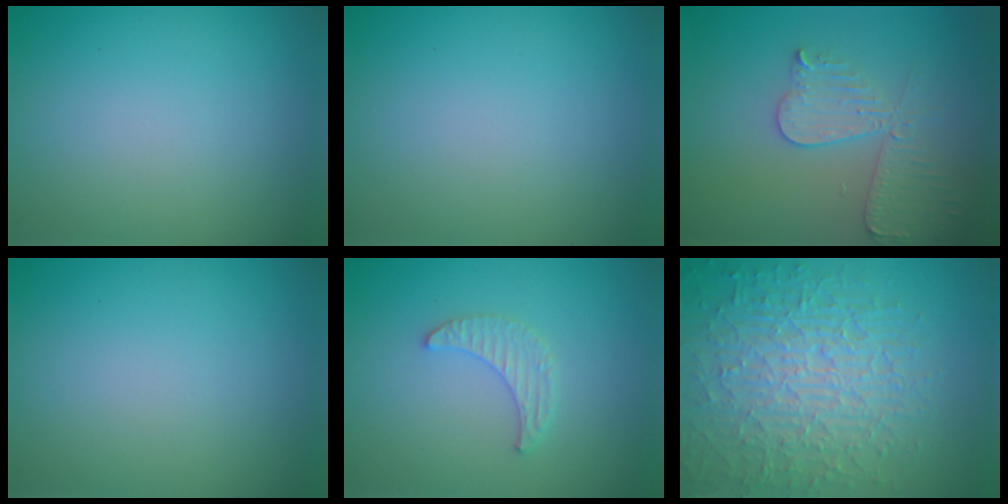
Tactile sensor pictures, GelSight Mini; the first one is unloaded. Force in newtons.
{"total": 0.0}
{"total": 3.6, "press": 3.6, "slide": 0.5}
{"total": 0.0}
{"total": 2.0, "press": 1.9, "slide": 0.5}
{"total": 9.0, "press": 6.2, "slide": 6.5}